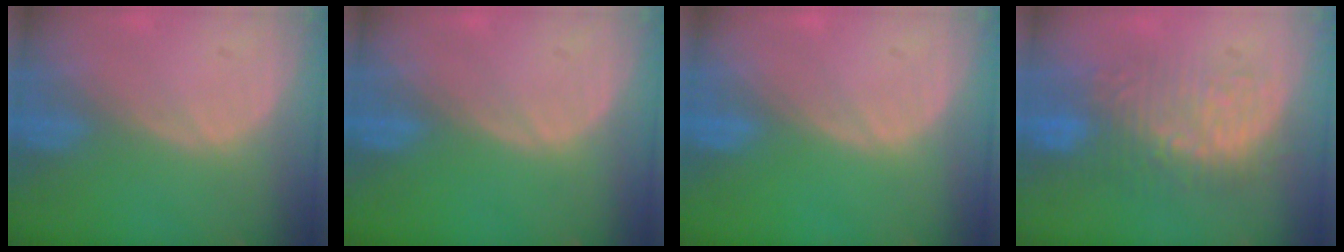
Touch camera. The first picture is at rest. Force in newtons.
{"total": 0.0}
{"total": 0.0}
{"total": 8.9, "press": 8.8, "slide": 1.5}